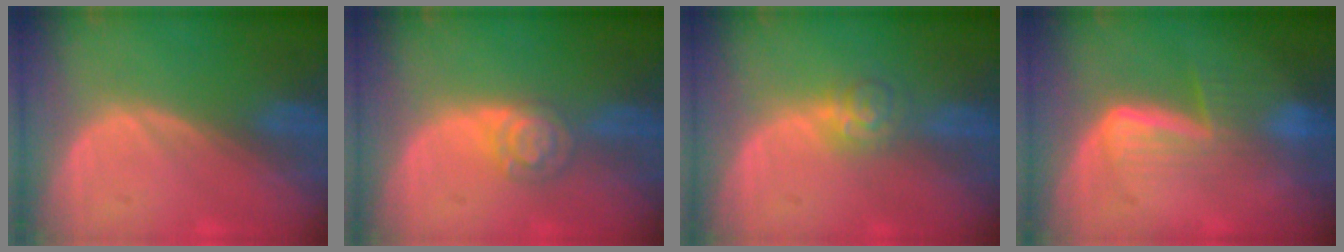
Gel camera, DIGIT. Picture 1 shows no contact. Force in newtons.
{"total": 4.3, "press": 4.3, "slide": 0.0}
{"total": 3.7, "press": 3.6, "slide": 0.9}
{"total": 6.7, "press": 5.8, "slide": 3.4}